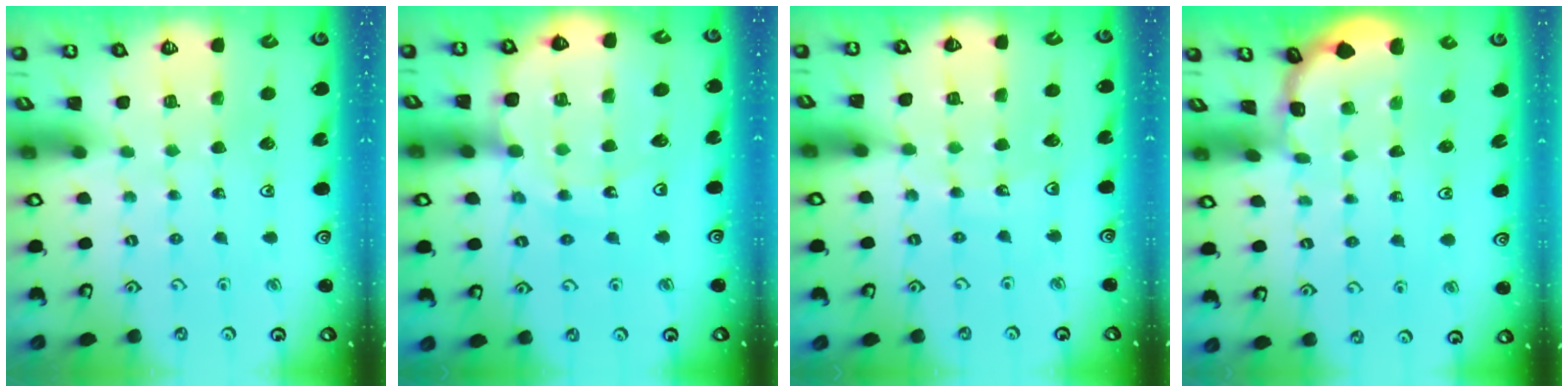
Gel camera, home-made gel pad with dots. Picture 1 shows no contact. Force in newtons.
{"total": 12.4, "press": 12.3, "slide": 1.6}
{"total": 9.5, "press": 9.3, "slide": 2.1}
{"total": 1.1, "press": 1.1, "slide": 0.1}